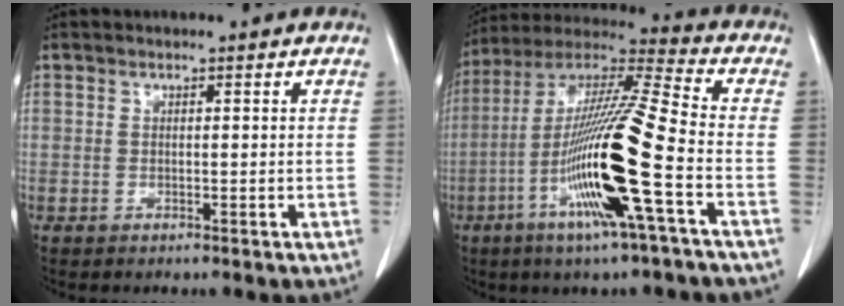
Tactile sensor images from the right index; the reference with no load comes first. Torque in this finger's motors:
{"motor_torque": [2.14, 0.00, 0.59, 0.17]}